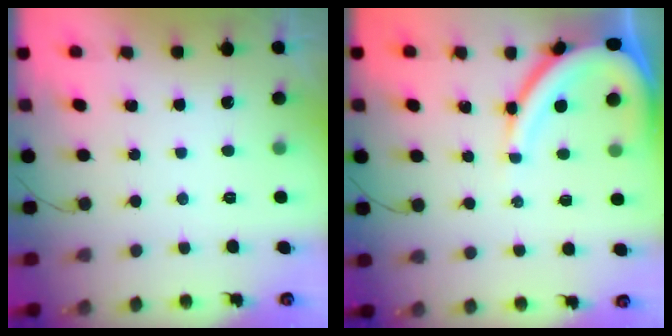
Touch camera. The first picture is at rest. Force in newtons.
{"total": 11.1, "press": 11.1, "slide": 1.0}